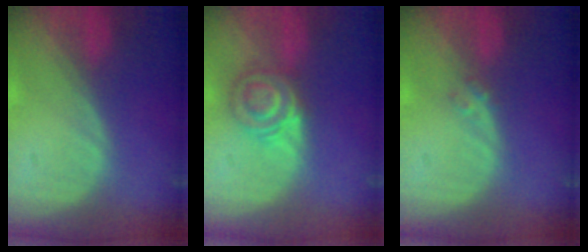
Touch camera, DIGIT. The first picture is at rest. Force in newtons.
{"total": 5.8, "press": 5.7, "slide": 1.1}
{"total": 1.4, "press": 1.2, "slide": 0.7}